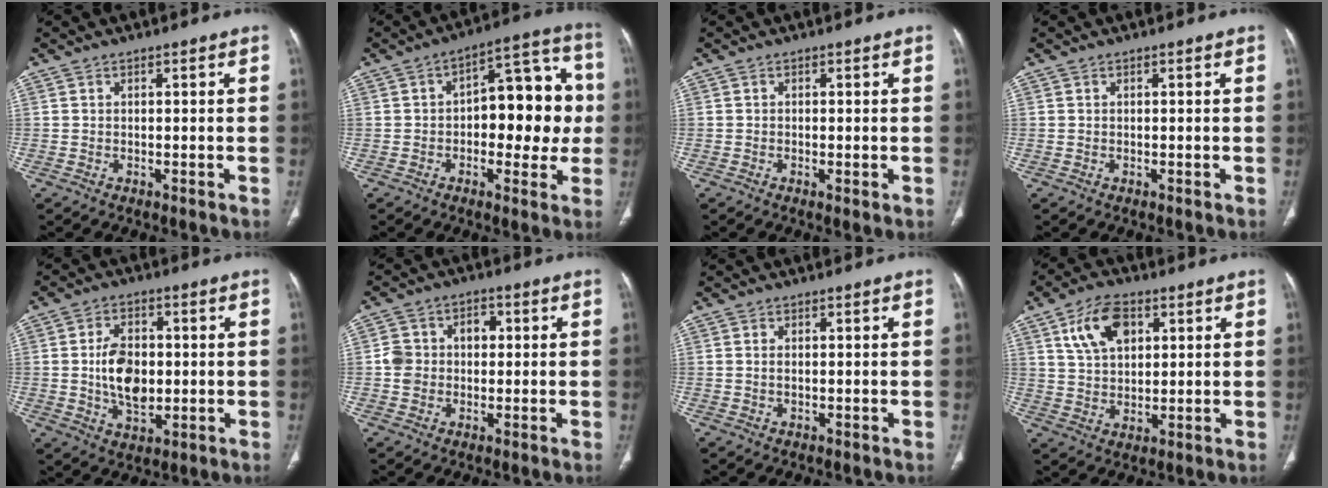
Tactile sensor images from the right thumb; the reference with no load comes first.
{"total": 16.5, "force": [-0.2, 9.0, 13.9], "torque": [-0.131, 0.041, -0.007]}
{"total": 1.1, "force": [-0.3, 0.2, 1.0], "torque": [-0.024, -0.005, -0.006]}
{"total": 0.0}
{"total": 9.8, "force": [-0.1, 6.3, 7.6], "torque": [-0.115, 0.000, 0.001]}
{"total": 6.6, "force": [0.2, 5.6, 3.5], "torque": [-0.044, 0.024, 0.000]}
{"total": 0.9, "force": [0.1, 0.4, 0.8], "torque": [-0.021, 0.002, 0.004]}
{"total": 10.1, "force": [4.3, 6.1, 6.8], "torque": [-0.105, -0.010, 0.080]}